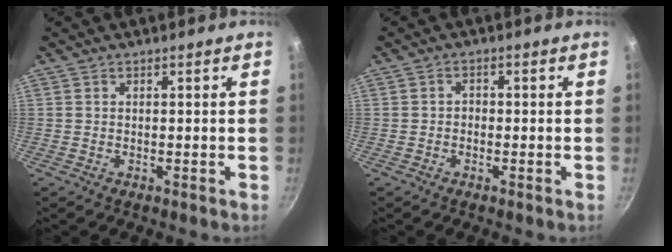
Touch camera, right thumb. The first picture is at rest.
{"total": 1.4, "force": [-0.5, 1.2, 0.7], "torque": [-0.007, 0.009, -0.011]}